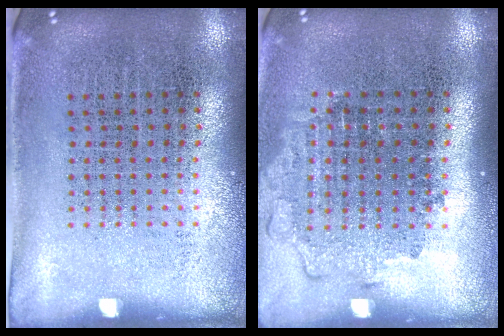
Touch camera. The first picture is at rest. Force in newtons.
{"total": 1.1, "press": 1.0, "slide": 0.5}